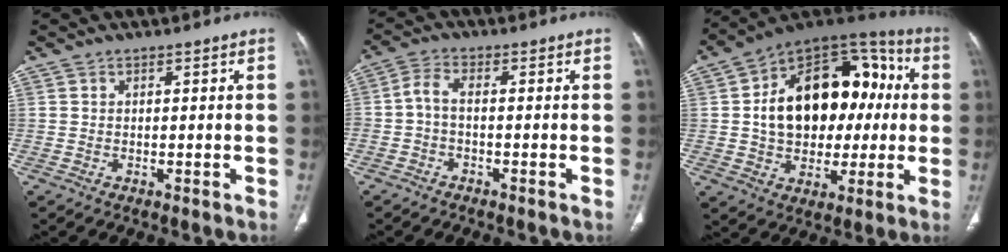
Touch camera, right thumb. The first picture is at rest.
{"total": 3.6, "force": [-1.0, 1.4, 3.1], "torque": [-0.071, 0.014, -0.027]}
{"total": 24.5, "force": [1.9, 16.3, 18.2], "torque": [-0.254, 0.039, 0.036]}